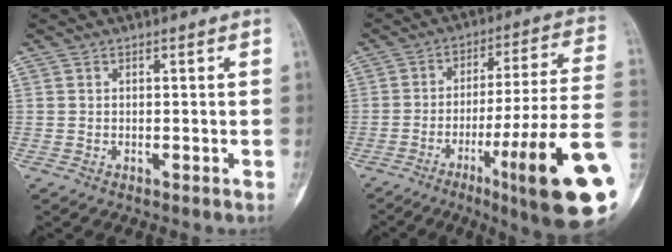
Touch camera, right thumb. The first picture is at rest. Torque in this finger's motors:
{"motor_torque": [3.20, 1.77, 1.42, -1.35, 0.53]}